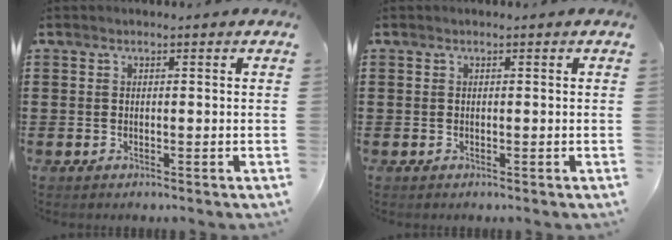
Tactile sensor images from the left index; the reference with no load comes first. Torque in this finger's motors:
{"motor_torque": [0.00, 0.00, 0.00, 0.00]}